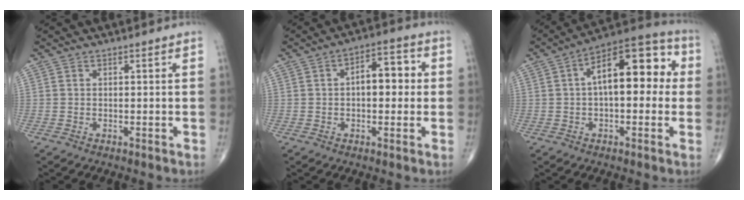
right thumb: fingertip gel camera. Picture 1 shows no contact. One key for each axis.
{"total": 7.8, "fx": 0.5, "fy": 4.2, "fz": 6.5, "tx": -0.072, "ty": 0.021, "tz": -0.001}
{"total": 15.7, "fx": 2.0, "fy": 7.7, "fz": 13.5, "tx": -0.177, "ty": 0.045, "tz": 0.021}